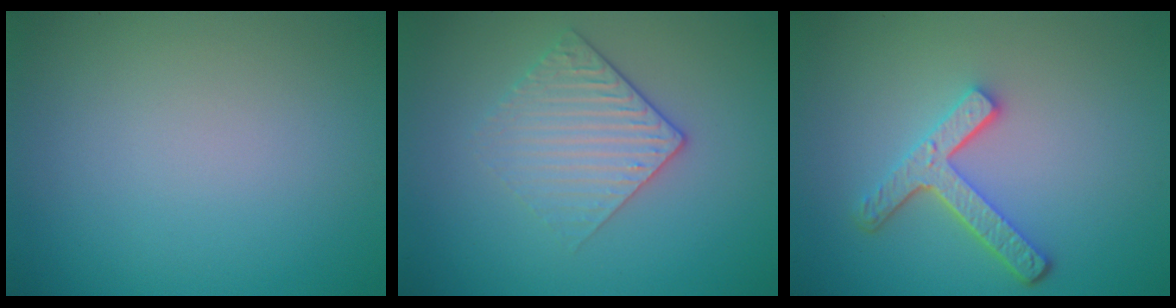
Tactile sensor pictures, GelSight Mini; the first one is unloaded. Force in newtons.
{"total": 3.0, "press": 2.6, "slide": 1.4}
{"total": 4.1, "press": 3.2, "slide": 2.5}